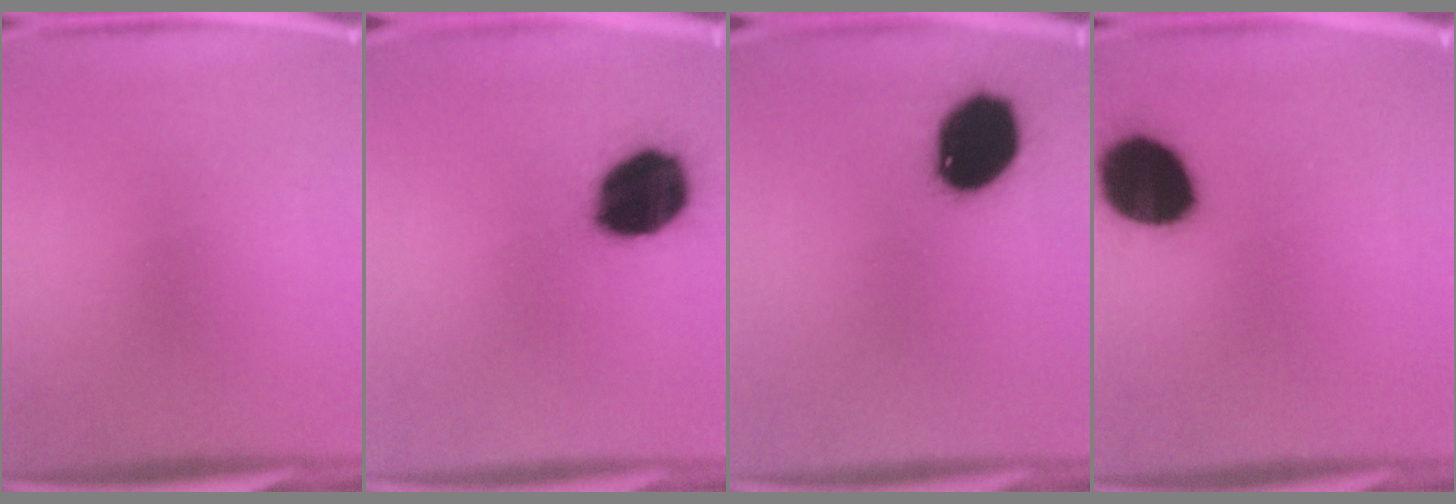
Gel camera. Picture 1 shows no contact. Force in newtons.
{"total": 19.6}
{"total": 15.6}
{"total": 18.5}